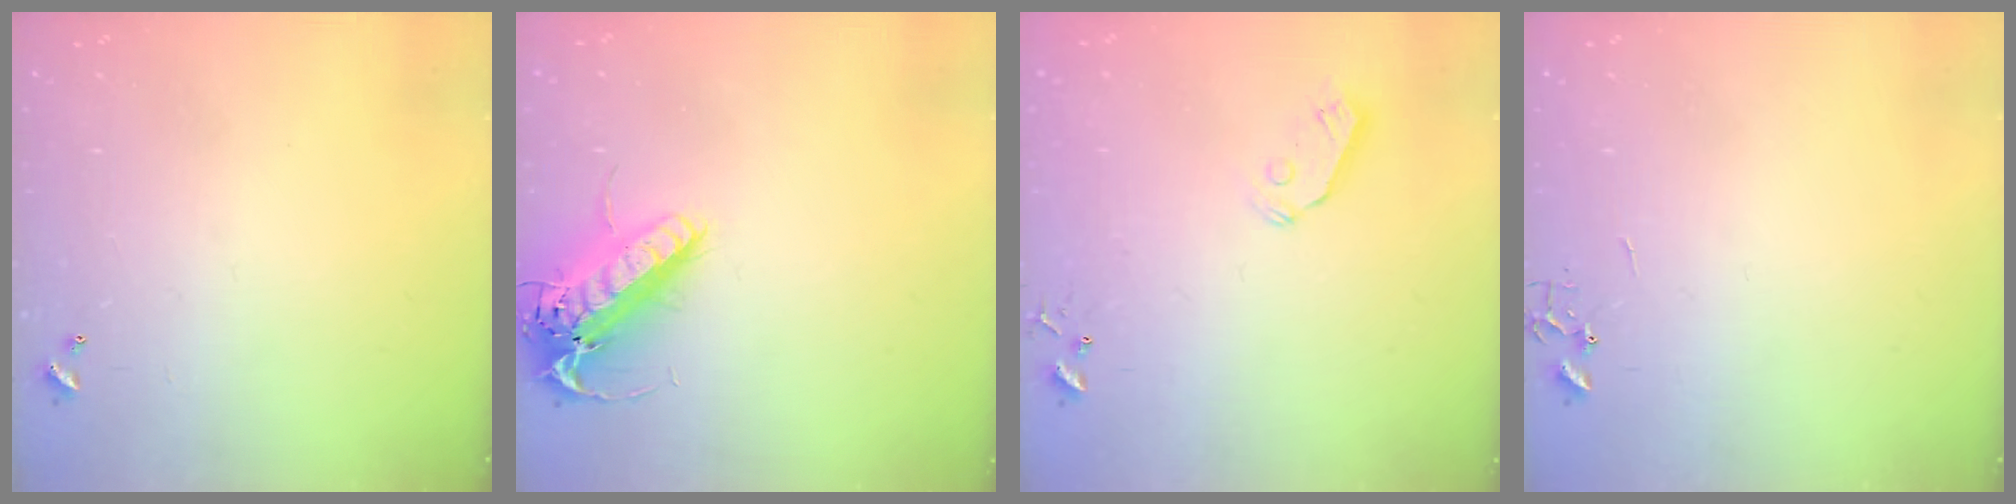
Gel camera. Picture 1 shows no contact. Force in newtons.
{"total": 17.1, "press": 16.8, "slide": 3.3}
{"total": 5.8, "press": 5.8, "slide": 0.3}
{"total": 0.0}